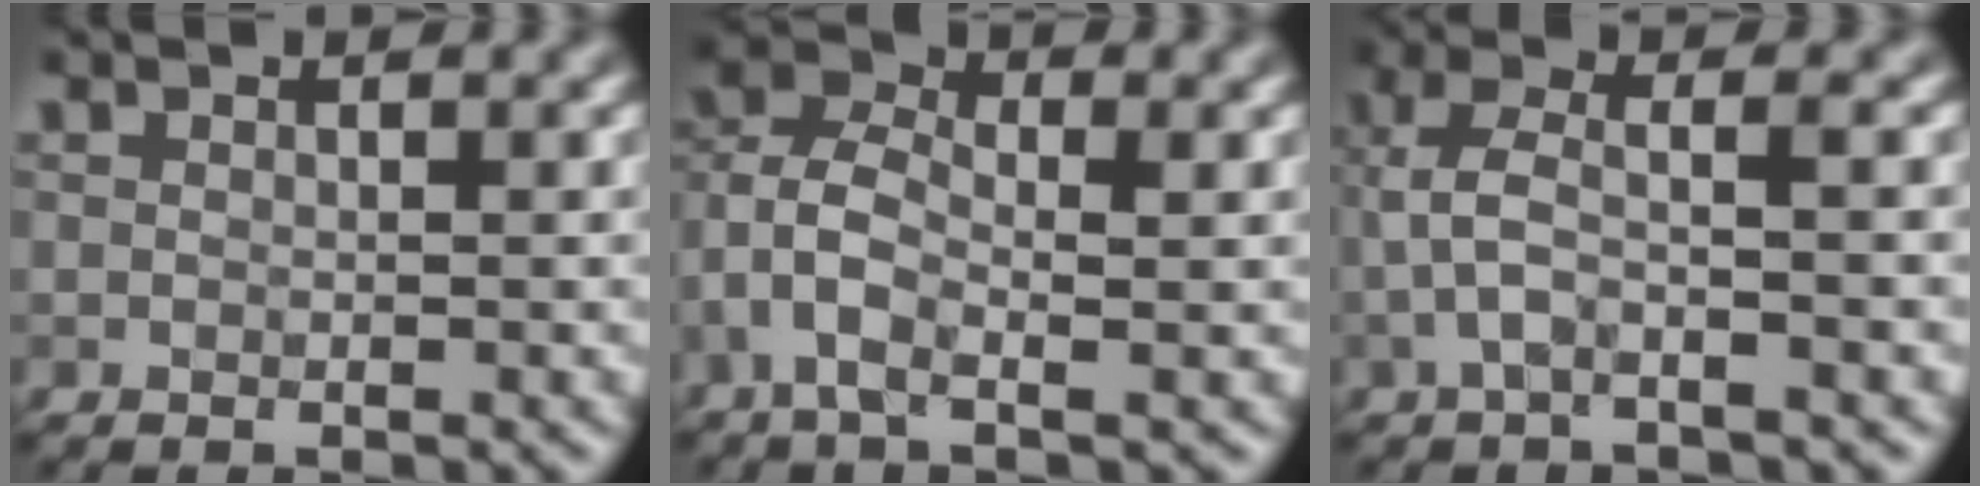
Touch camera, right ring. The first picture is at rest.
{"total": 4.5, "force": [-1.0, 2.3, 3.7], "torque": [-0.080, 0.006, -0.030]}
{"total": 3.2, "force": [-0.8, 0.6, 3.0], "torque": [-0.067, 0.012, -0.025]}